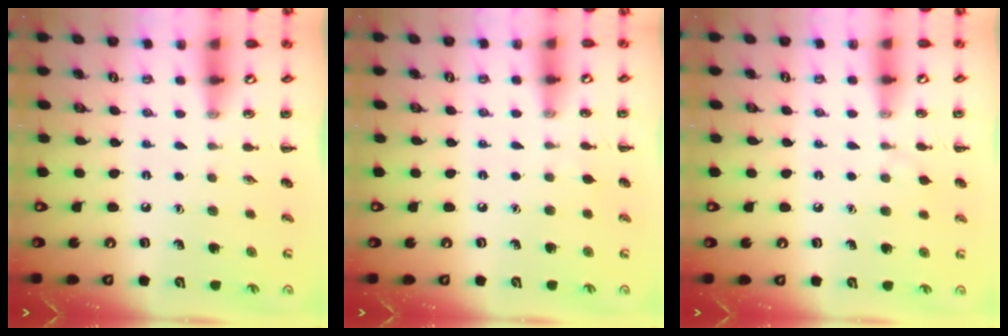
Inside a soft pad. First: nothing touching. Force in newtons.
{"total": 3.4, "press": 3.1, "slide": 1.2}
{"total": 3.9, "press": 3.6, "slide": 1.6}